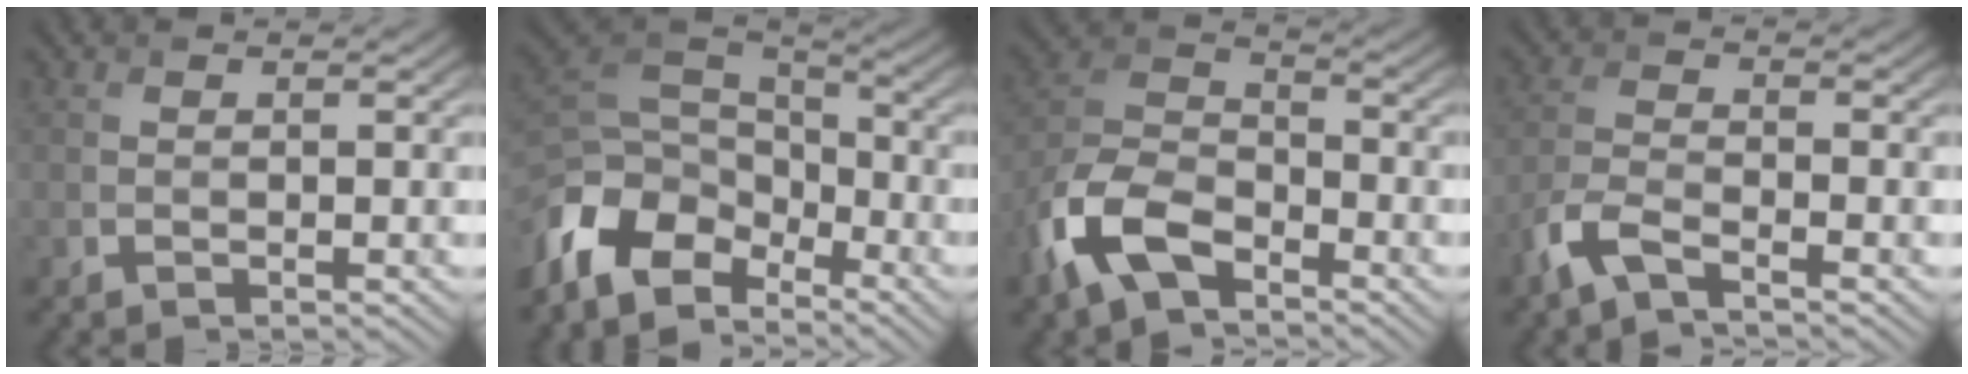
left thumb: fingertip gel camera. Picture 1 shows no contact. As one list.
[{"total": 12.1, "force": [-7.3, 6.9, 6.6], "torque": [-0.160, -0.016, -0.144]}, {"total": 10.4, "force": [-6.3, 5.0, 6.5], "torque": [-0.149, -0.007, -0.146]}, {"total": 4.5, "force": [-3.2, 1.3, 2.9], "torque": [-0.072, -0.007, -0.081]}]